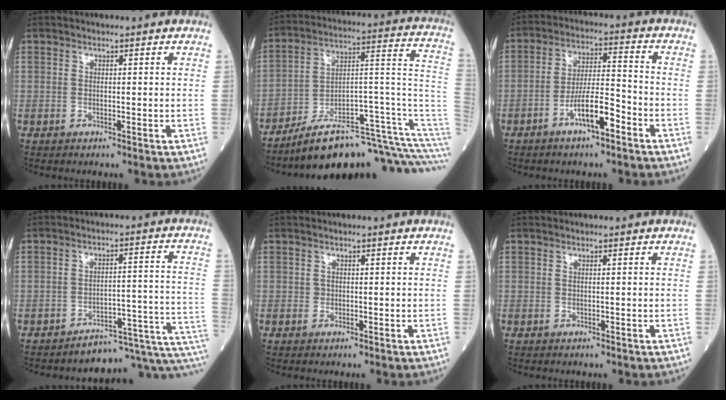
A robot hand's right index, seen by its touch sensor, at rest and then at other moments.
{"total": 18.8, "force": [-14.8, 0.6, 11.6], "torque": [-0.103, 0.069, -0.228]}
{"total": 7.8, "force": [-4.2, 1.4, 6.4], "torque": [-0.119, 0.005, -0.077]}
{"total": 12.5, "force": [-12.3, 0.6, 2.2], "torque": [0.004, 0.056, -0.159]}
{"total": 0.6, "force": [0.0, 0.6, 0.1], "torque": [0.001, 0.003, -0.001]}
{"total": 0.0}